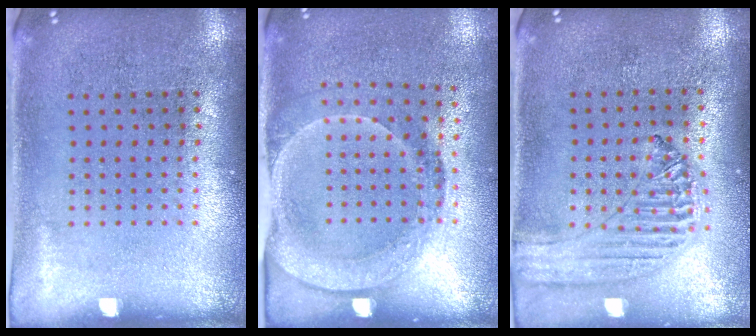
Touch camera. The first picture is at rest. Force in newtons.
{"total": 1.7, "press": 1.4, "slide": 1.1}
{"total": 1.2, "press": 1.2, "slide": 0.1}